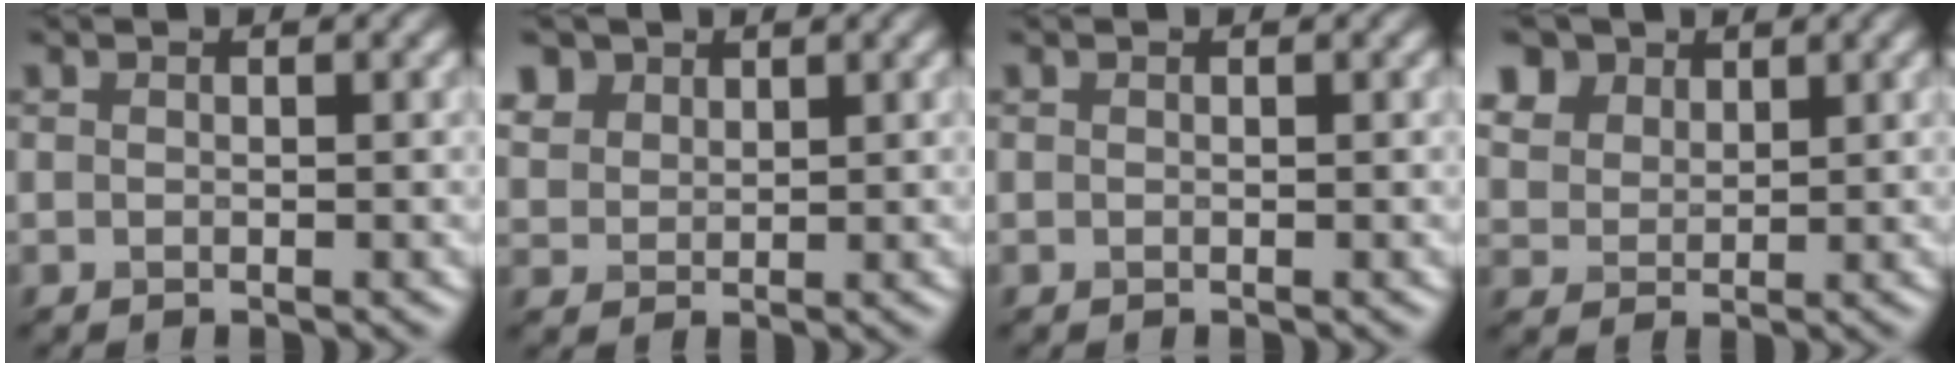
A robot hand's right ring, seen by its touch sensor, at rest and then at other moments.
{"total": 2.0, "force": [1.7, 0.9, -0.5], "torque": [-0.033, -0.001, 0.071]}
{"total": 0.0}
{"total": 5.0, "force": [4.0, 2.7, 1.2], "torque": [-0.089, 0.007, 0.103]}